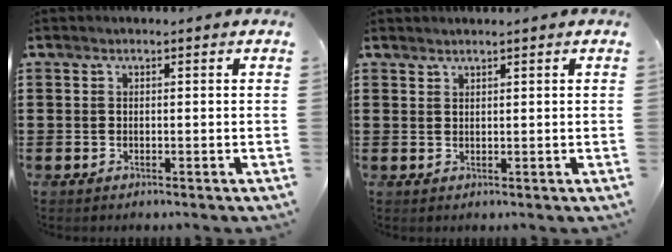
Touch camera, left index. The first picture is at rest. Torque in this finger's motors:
{"motor_torque": [-0.12, 0.36, -0.01, -0.01]}